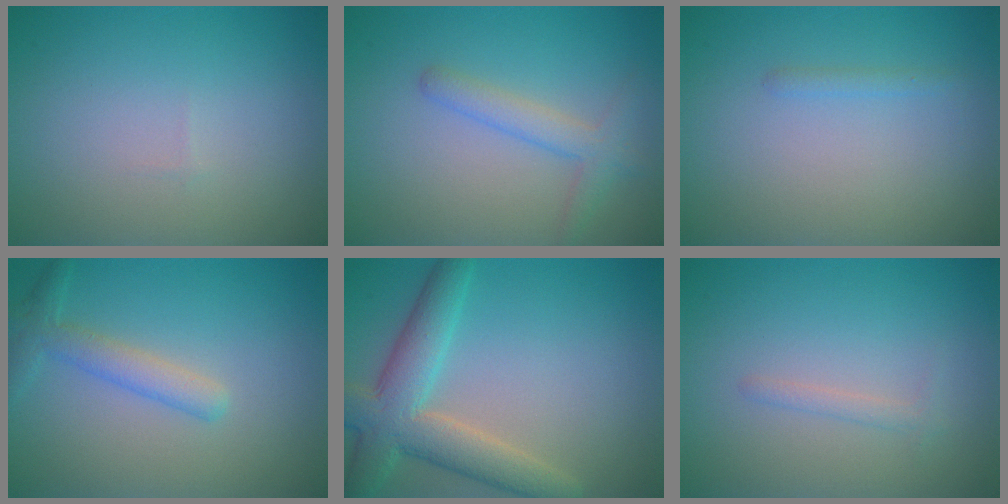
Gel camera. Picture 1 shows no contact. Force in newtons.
{"total": 2.5, "press": 2.5, "slide": 0.1}
{"total": 0.7, "press": 0.7, "slide": 0.0}
{"total": 2.6, "press": 2.6, "slide": 0.1}
{"total": 6.3, "press": 6.3, "slide": 0.2}
{"total": 1.0, "press": 1.0, "slide": 0.0}